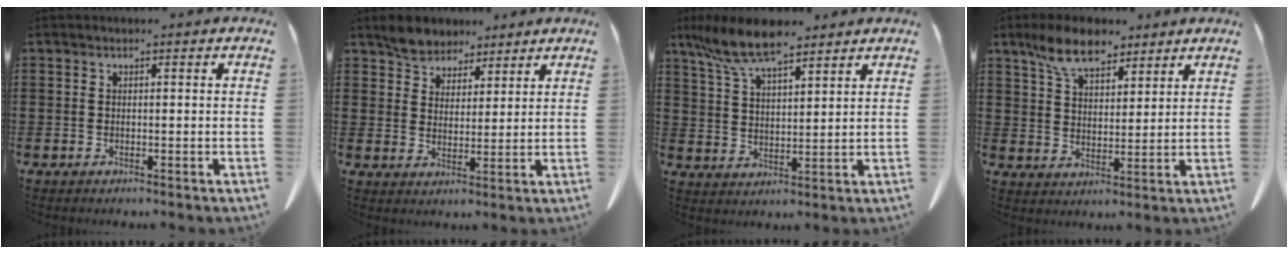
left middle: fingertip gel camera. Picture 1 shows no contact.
{"total": 4.8, "force": [4.1, 2.4, 0.4], "torque": [-0.028, 0.000, 0.079]}
{"total": 9.6, "force": [7.4, 2.6, 5.6], "torque": [-0.128, -0.013, 0.137]}
{"total": 8.4, "force": [6.3, 3.3, 4.3], "torque": [-0.096, -0.007, 0.117]}